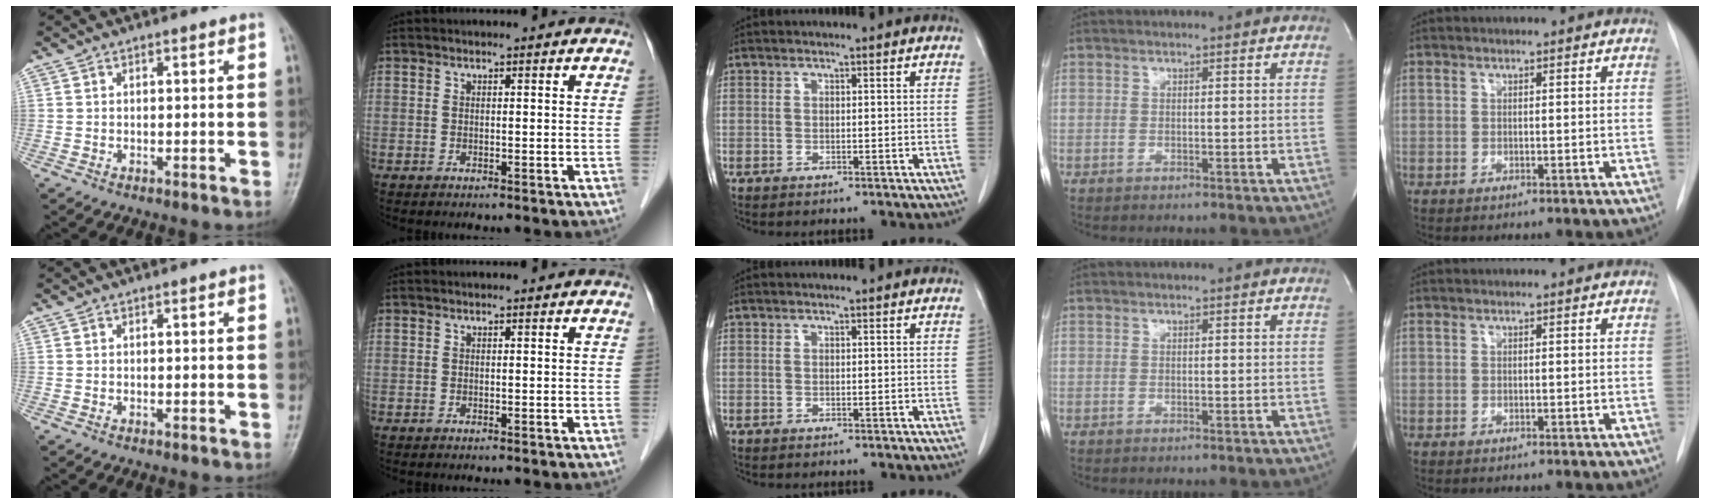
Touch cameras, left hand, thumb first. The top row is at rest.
{}